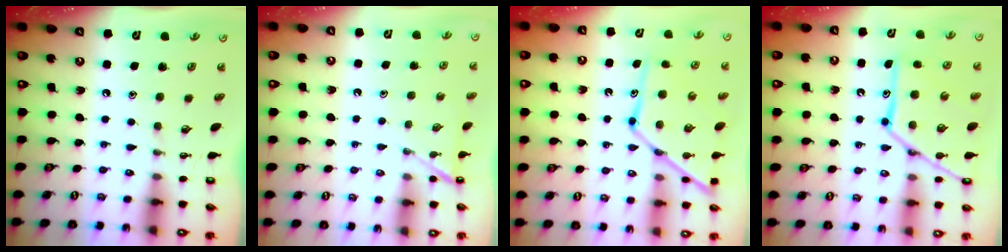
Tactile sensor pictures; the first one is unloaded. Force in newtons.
{"total": 4.0, "press": 4.0, "slide": 0.4}
{"total": 14.7, "press": 14.6, "slide": 1.3}
{"total": 16.8, "press": 16.8, "slide": 1.4}